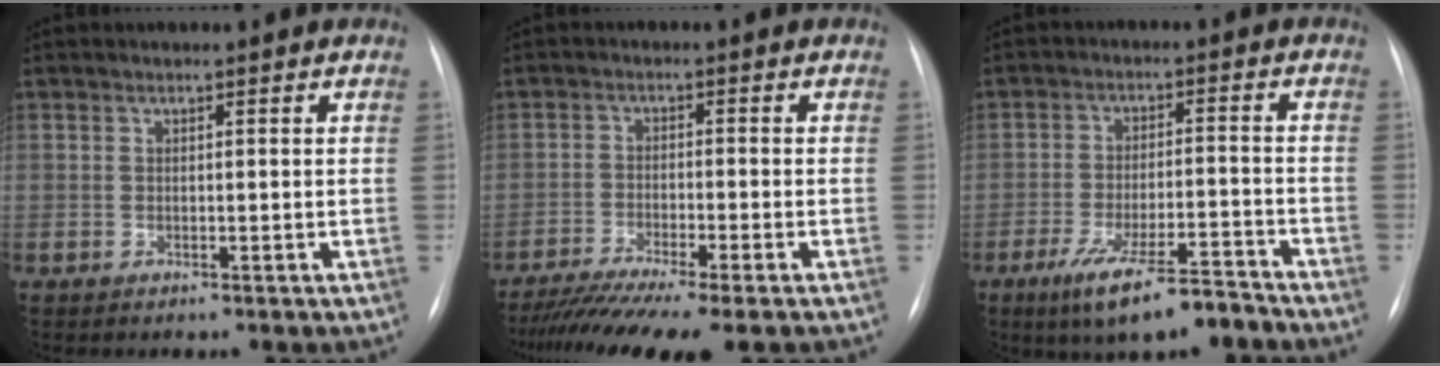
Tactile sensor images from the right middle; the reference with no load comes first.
{"total": 10.3, "force": [-8.4, -0.6, 6.1], "torque": [-0.093, -0.025, -0.133]}
{"total": 10.4, "force": [-7.7, 1.6, 6.9], "torque": [-0.115, -0.015, -0.130]}